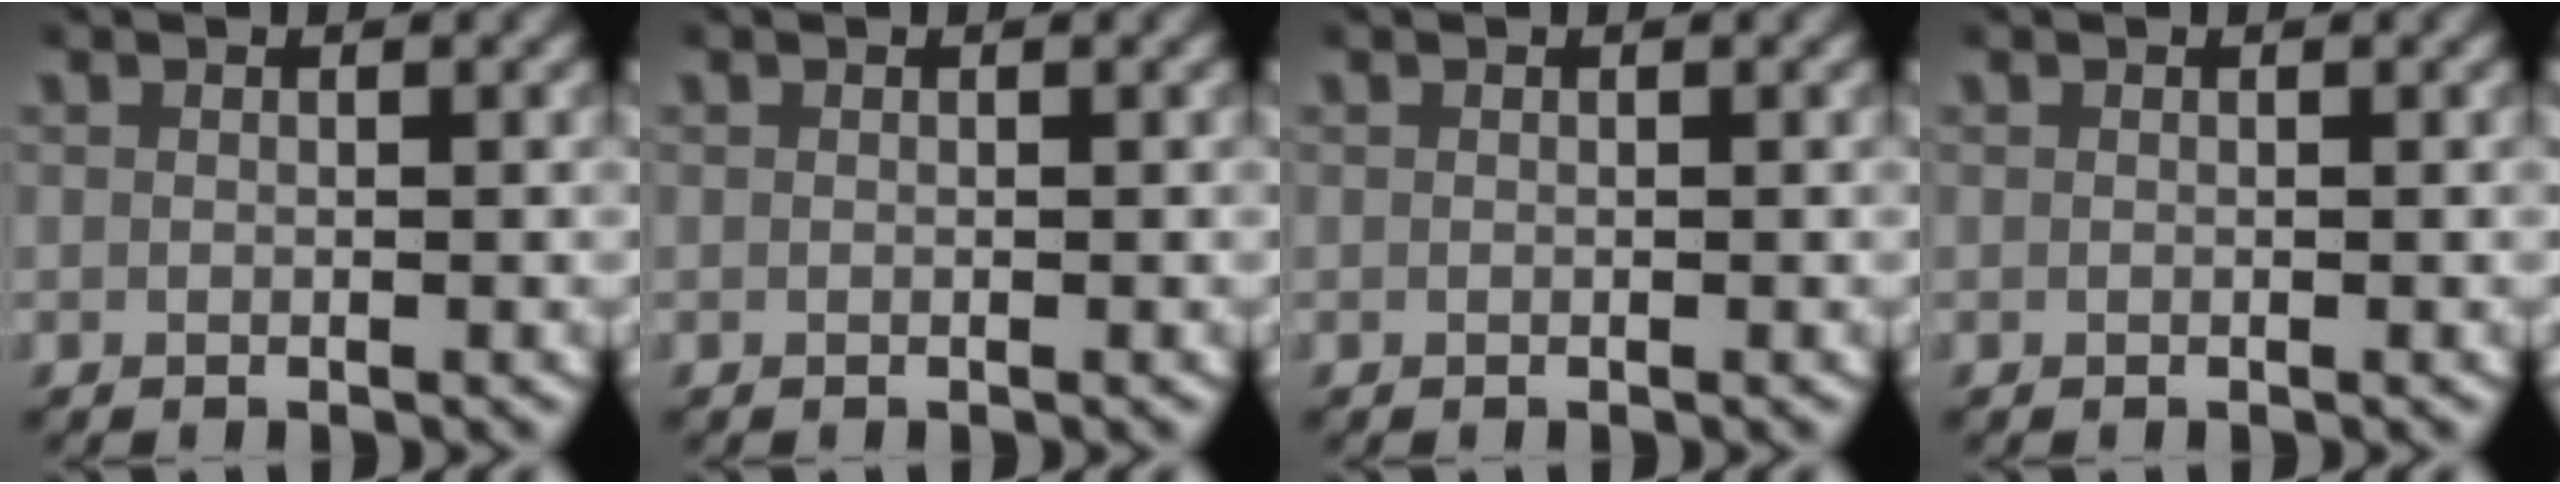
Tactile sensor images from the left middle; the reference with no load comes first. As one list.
[{"total": 0.0}, {"total": 0.0}, {"total": 0.0}]